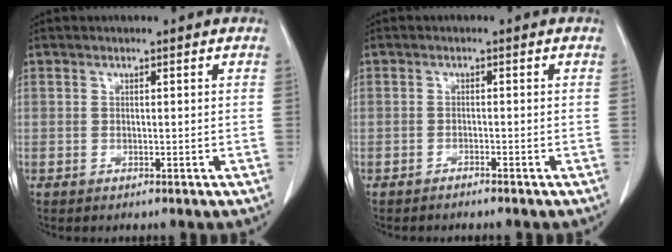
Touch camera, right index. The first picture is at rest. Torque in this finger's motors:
{"motor_torque": [-0.03, -0.06, 0.00, 0.01]}